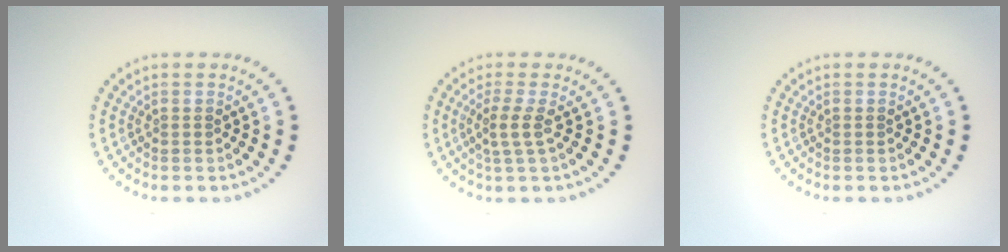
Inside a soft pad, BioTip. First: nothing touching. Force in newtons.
{"total": 2.1, "press": 1.5, "slide": 1.4}
{"total": 0.0}